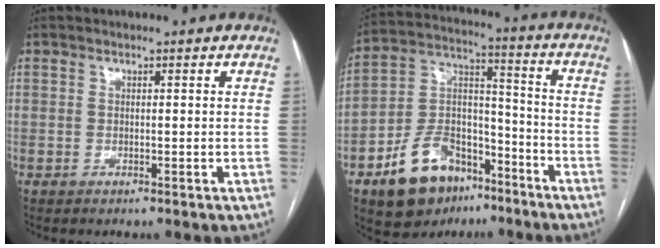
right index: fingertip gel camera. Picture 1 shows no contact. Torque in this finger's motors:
{"motor_torque": [-0.14, -0.19, -0.25, -0.18]}